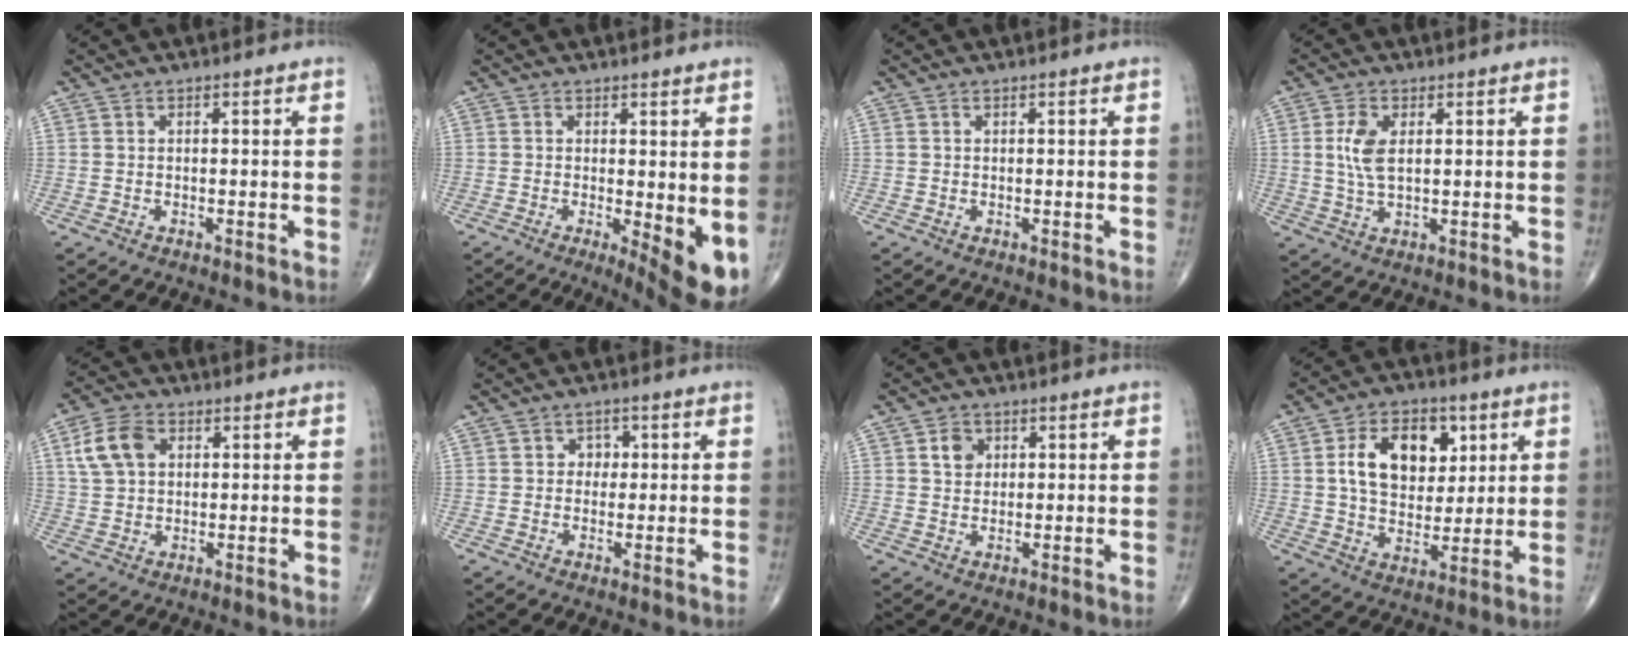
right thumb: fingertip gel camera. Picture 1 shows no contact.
{"total": 8.3, "force": [-0.7, 2.7, 7.8], "torque": [-0.103, -0.019, -0.004]}
{"total": 0.0}
{"total": 5.7, "force": [1.2, 2.8, 4.8], "torque": [-0.107, -0.004, 0.024]}
{"total": 8.1, "force": [2.5, 5.7, 5.3], "torque": [-0.093, 0.006, 0.046]}
{"total": 2.6, "force": [0.4, 2.2, 1.2], "torque": [0.004, 0.004, 0.001]}
{"total": 3.5, "force": [1.2, 2.9, 1.5], "torque": [-0.009, -0.005, 0.020]}
{"total": 14.4, "force": [4.1, 9.7, 9.8], "torque": [-0.119, -0.008, 0.072]}